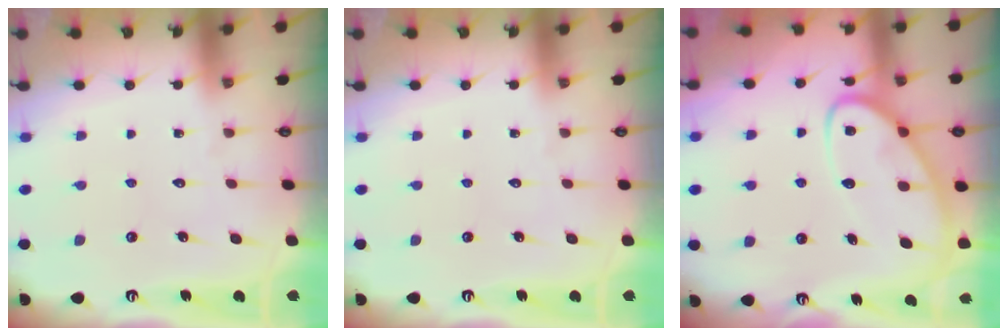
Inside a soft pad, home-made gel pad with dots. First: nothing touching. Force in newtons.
{"total": 0.0}
{"total": 11.2, "press": 11.2, "slide": 1.3}